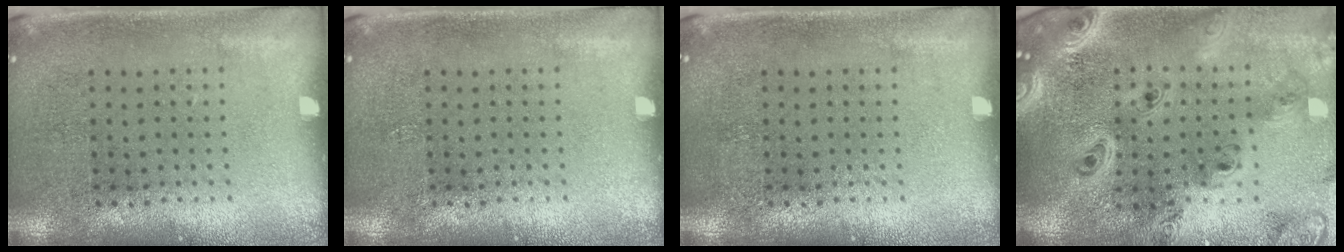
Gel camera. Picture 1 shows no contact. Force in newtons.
{"total": 0.0}
{"total": 0.0}
{"total": 3.4, "press": 2.7, "slide": 2.0}